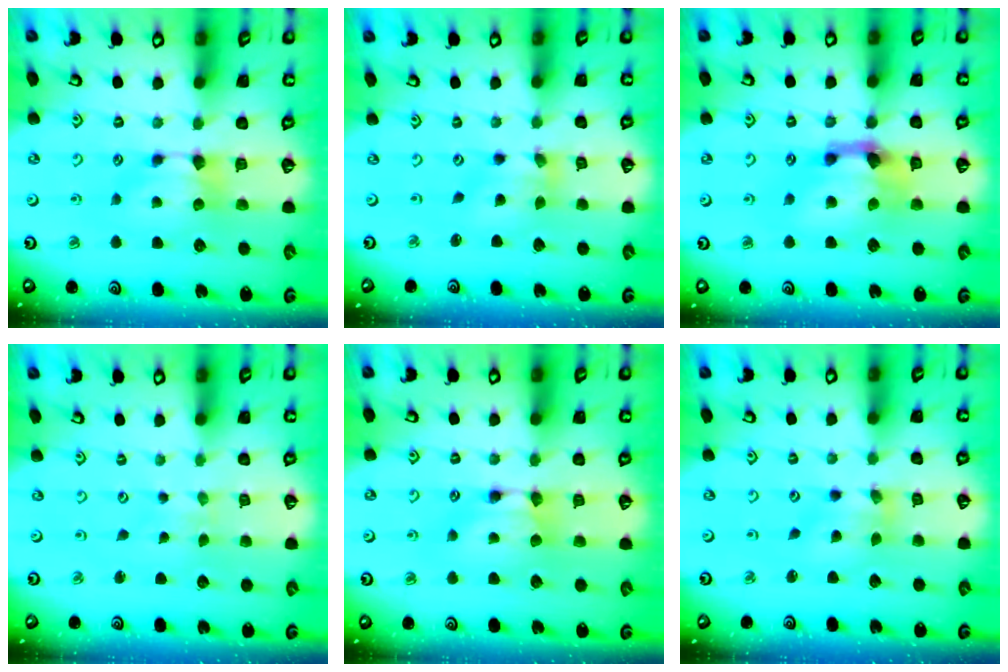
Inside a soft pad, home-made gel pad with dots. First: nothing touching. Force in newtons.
{"total": 2.4, "press": 1.6, "slide": 1.7}
{"total": 5.0, "press": 4.4, "slide": 2.3}
{"total": 5.4, "press": 5.4, "slide": 0.2}
{"total": 1.7, "press": 1.7, "slide": 0.1}
{"total": 1.6, "press": 0.2, "slide": 1.5}